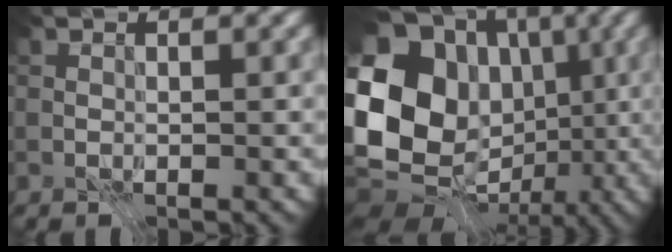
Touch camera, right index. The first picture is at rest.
{"total": 18.3, "force": [0.2, 15.3, 10.0], "torque": [-0.206, 0.018, -0.007]}